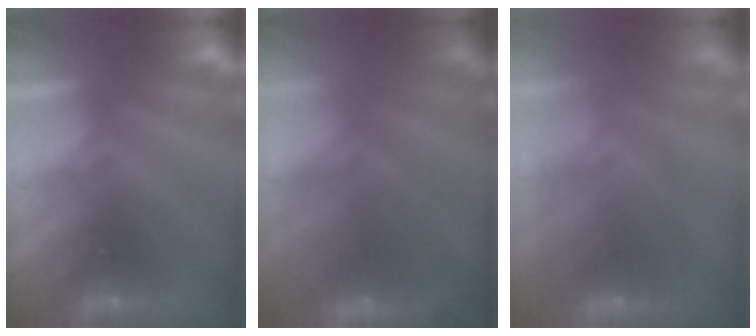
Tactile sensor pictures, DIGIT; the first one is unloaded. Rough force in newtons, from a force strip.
{"total": 11.8}
{"total": 8.6}